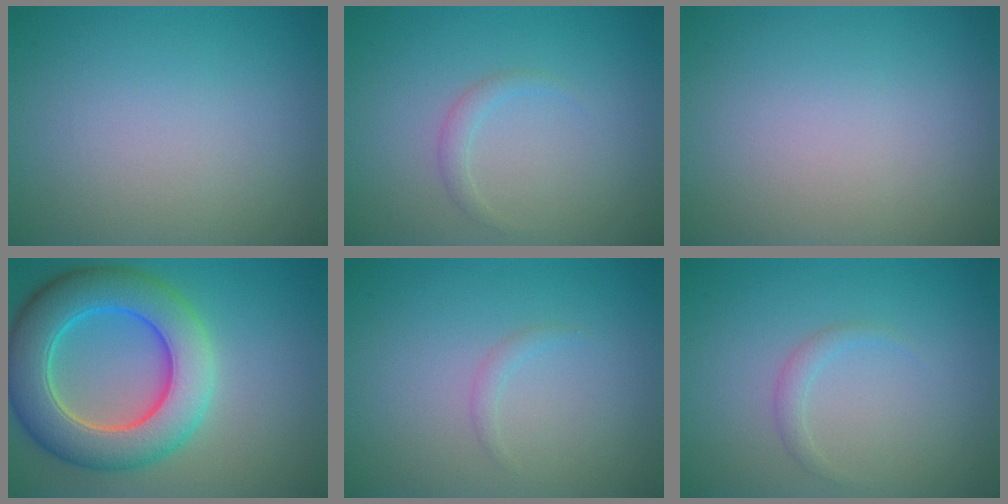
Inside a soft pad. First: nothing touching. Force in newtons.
{"total": 1.1, "press": 1.1, "slide": 0.0}
{"total": 0.0}
{"total": 9.5, "press": 9.5, "slide": 0.5}
{"total": 0.7, "press": 0.7, "slide": 0.1}
{"total": 1.1, "press": 1.1, "slide": 0.0}